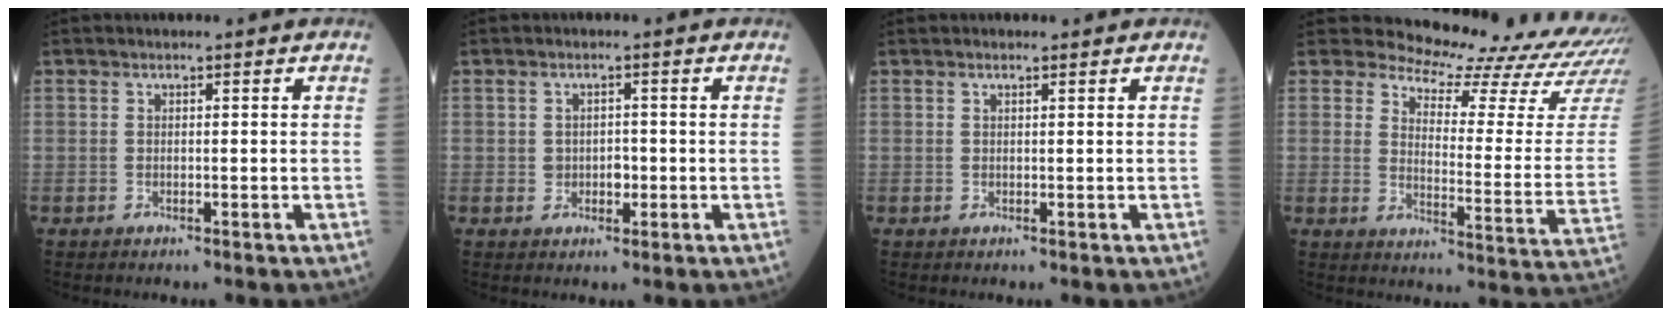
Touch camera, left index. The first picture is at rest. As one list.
[{"total": 2.0, "force": [-0.2, 1.6, 1.2], "torque": [-0.016, 0.003, -0.001]}, {"total": 1.1, "force": [0.9, 0.0, 0.5], "torque": [-0.012, 0.011, 0.017]}, {"total": 18.1, "force": [17.6, 0.9, 3.8], "torque": [-0.053, -0.132, 0.190]}]